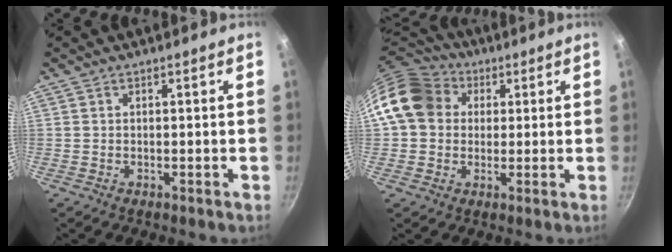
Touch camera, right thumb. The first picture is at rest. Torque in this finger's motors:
{"motor_torque": [1.16, 1.17, 0.64, -0.64, 0.32]}